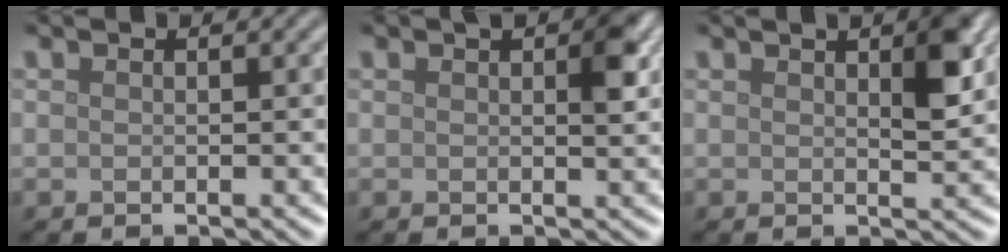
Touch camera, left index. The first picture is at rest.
{"total": 2.8, "force": [1.0, 1.0, 2.4], "torque": [-0.028, 0.004, 0.015]}
{"total": 3.3, "force": [1.5, 0.8, 2.9], "torque": [-0.040, 0.003, 0.023]}